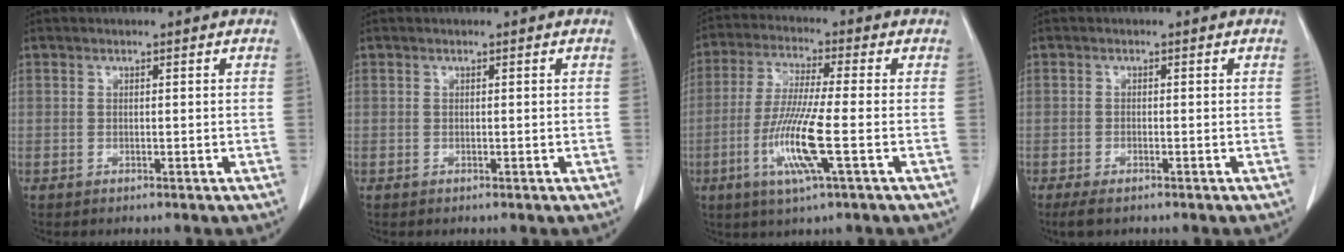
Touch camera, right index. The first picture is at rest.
{"total": 0.0}
{"total": 10.7, "force": [-3.2, 0.0, 10.2], "torque": [-0.211, -0.018, -0.067]}
{"total": 2.8, "force": [-2.0, 0.8, 1.8], "torque": [-0.034, -0.006, -0.029]}